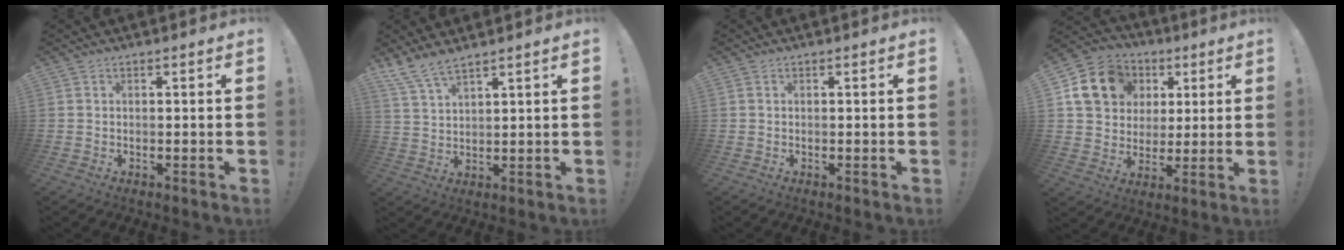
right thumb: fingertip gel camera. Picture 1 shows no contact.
{"total": 6.2, "force": [5.4, 1.1, 2.9], "torque": [-0.075, -0.023, 0.105]}
{"total": 0.0}
{"total": 16.4, "force": [5.9, 13.5, 7.1], "torque": [-0.103, -0.012, 0.128]}